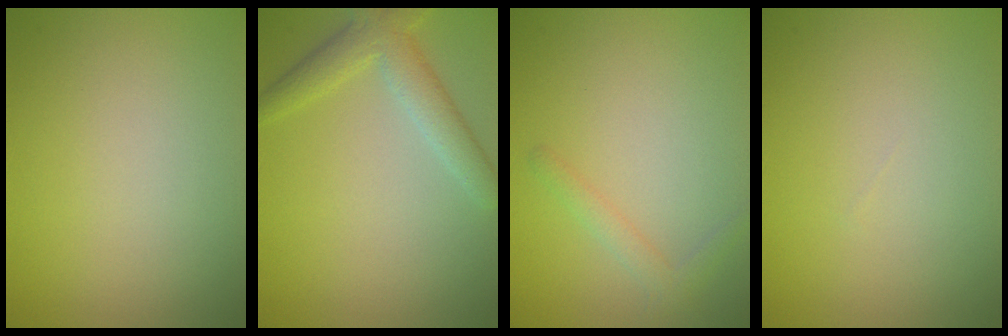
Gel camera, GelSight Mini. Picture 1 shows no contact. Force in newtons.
{"total": 3.4, "press": 3.4, "slide": 0.1}
{"total": 1.4, "press": 1.4, "slide": 0.1}
{"total": 0.0}